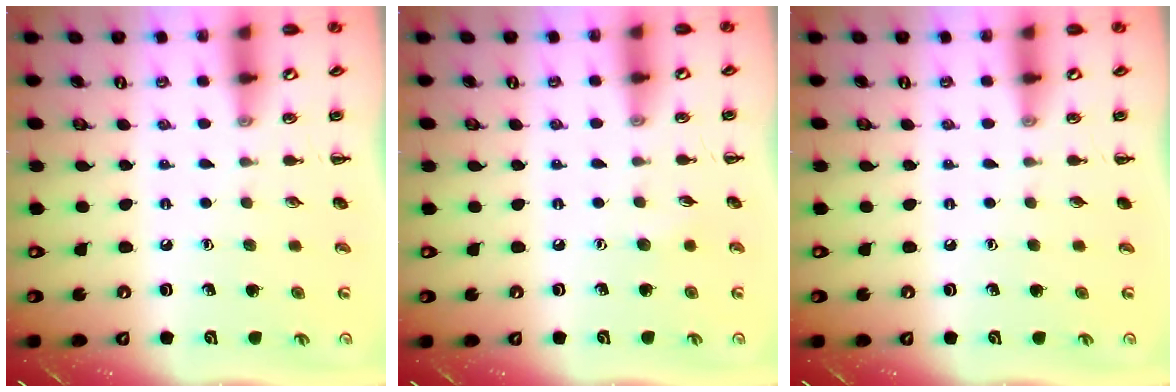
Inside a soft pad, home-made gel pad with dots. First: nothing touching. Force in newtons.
{"total": 3.7, "press": 3.6, "slide": 0.9}
{"total": 0.0}